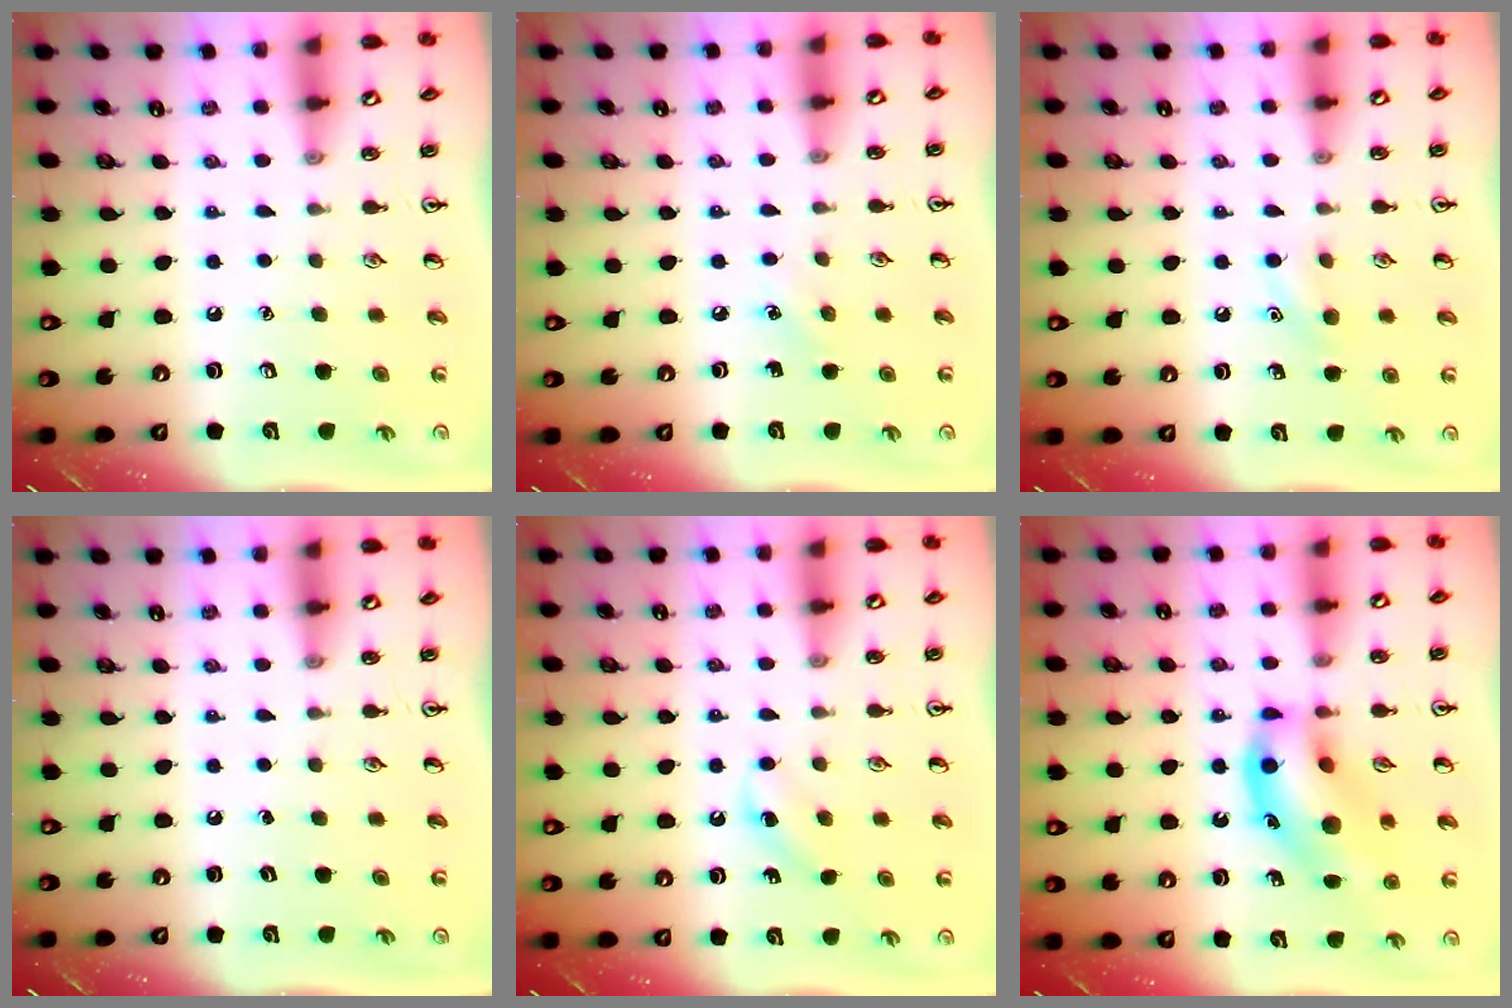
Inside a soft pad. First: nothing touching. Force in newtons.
{"total": 3.8, "press": 3.5, "slide": 1.3}
{"total": 6.2, "press": 5.9, "slide": 1.7}
{"total": 0.0}
{"total": 5.0, "press": 4.8, "slide": 1.5}
{"total": 16.0, "press": 15.8, "slide": 2.5}